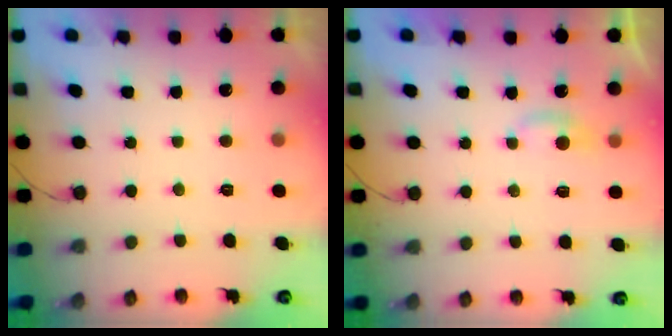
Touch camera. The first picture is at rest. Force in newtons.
{"total": 2.8, "press": 2.8, "slide": 0.3}